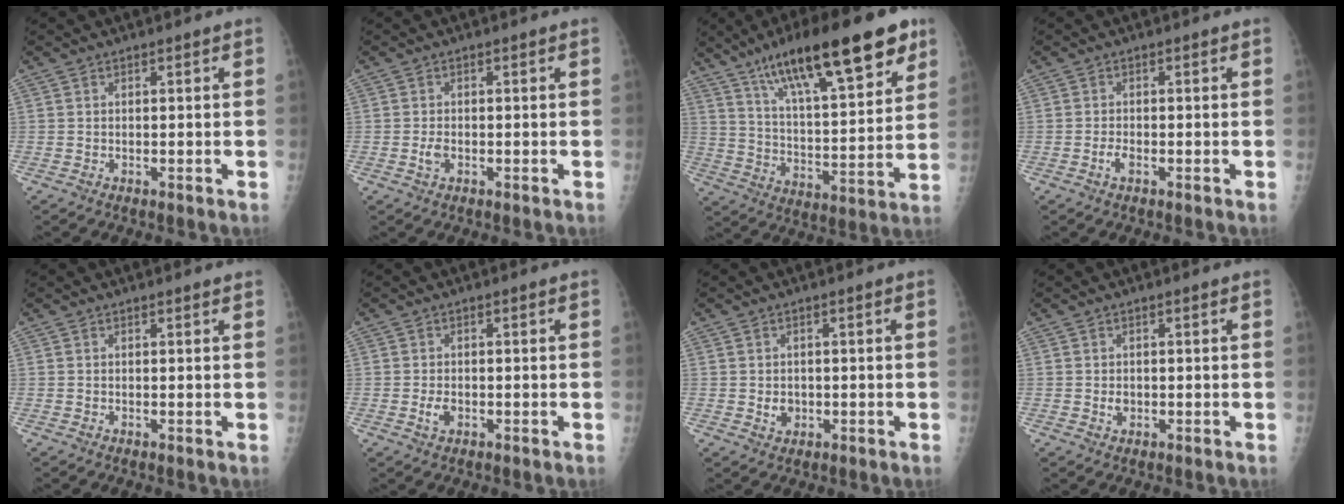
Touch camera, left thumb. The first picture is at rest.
{"total": 1.9, "force": [-0.7, 1.1, 1.3], "torque": [-0.025, 0.003, -0.013]}
{"total": 25.4, "force": [14.9, 7.3, 19.3], "torque": [-0.282, -0.031, 0.243]}
{"total": 1.8, "force": [-0.9, 0.8, 1.4], "torque": [-0.029, 0.005, -0.019]}
{"total": 0.6, "force": [0.5, 0.1, 0.2], "torque": [-0.005, -0.001, 0.005]}
{"total": 2.2, "force": [-0.7, 1.4, 1.6], "torque": [-0.029, 0.001, -0.012]}
{"total": 2.6, "force": [-0.4, 2.1, 1.3], "torque": [-0.010, 0.001, 0.000]}
{"total": 1.6, "force": [-0.2, 1.2, 1.0], "torque": [-0.009, 0.001, -0.001]}